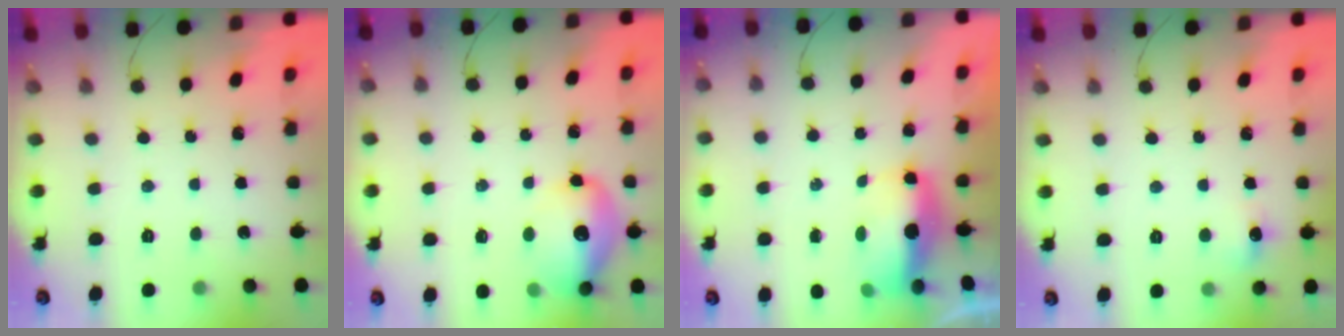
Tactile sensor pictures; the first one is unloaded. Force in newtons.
{"total": 13.0, "press": 12.5, "slide": 3.7}
{"total": 7.1, "press": 6.5, "slide": 2.7}
{"total": 6.4, "press": 6.2, "slide": 1.6}